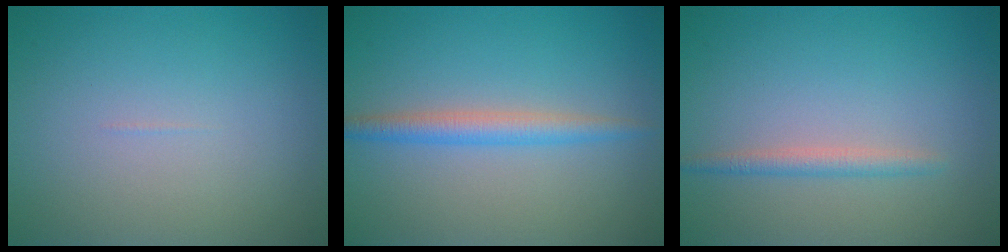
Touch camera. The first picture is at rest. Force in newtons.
{"total": 2.5, "press": 2.5, "slide": 0.1}
{"total": 1.5, "press": 1.5, "slide": 0.0}